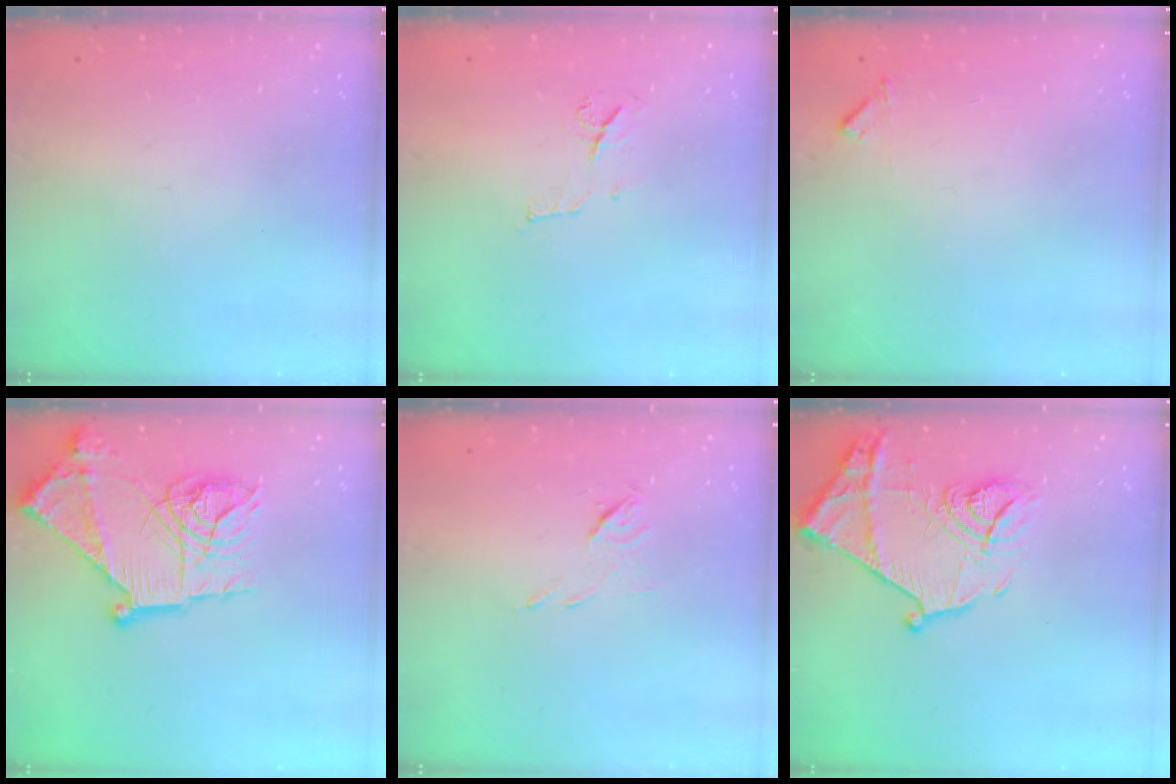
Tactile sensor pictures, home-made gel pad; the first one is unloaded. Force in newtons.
{"total": 6.5, "press": 6.5, "slide": 0.8}
{"total": 5.7, "press": 5.7, "slide": 0.4}
{"total": 22.2, "press": 22.1, "slide": 2.3}
{"total": 4.8, "press": 4.7, "slide": 1.0}
{"total": 16.5, "press": 16.4, "slide": 1.4}